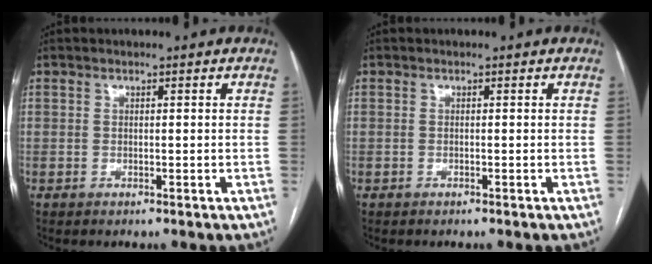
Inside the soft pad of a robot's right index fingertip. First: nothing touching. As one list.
[{"total": 0.0}]